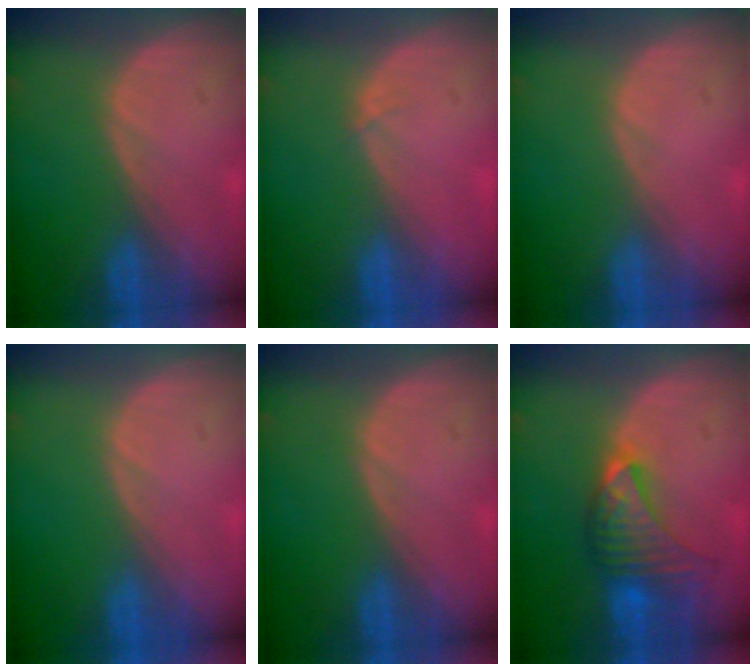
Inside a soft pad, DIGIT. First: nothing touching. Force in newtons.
{"total": 0.6, "press": 0.4, "slide": 0.3}
{"total": 0.0}
{"total": 0.0}
{"total": 0.0}
{"total": 7.2, "press": 7.2, "slide": 0.3}